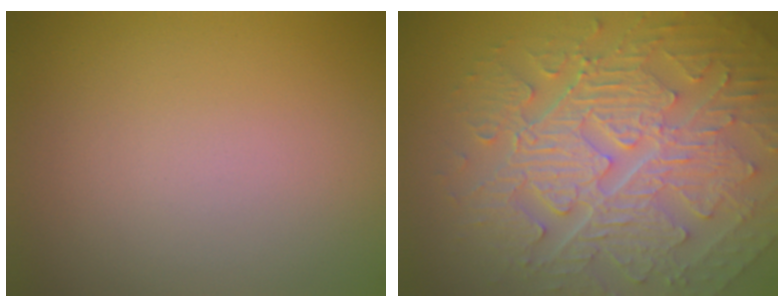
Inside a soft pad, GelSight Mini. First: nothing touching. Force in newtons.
{"total": 10.0, "press": 6.8, "slide": 7.3}